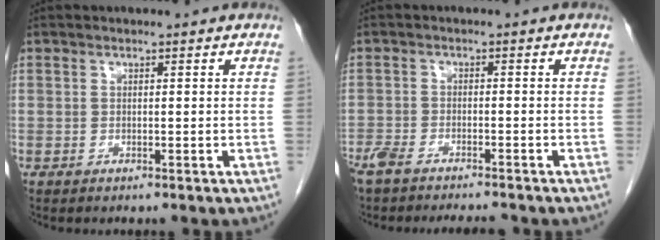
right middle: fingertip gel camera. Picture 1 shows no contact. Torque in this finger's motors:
{"motor_torque": [0.47, -0.35, 0.18, 0.07]}